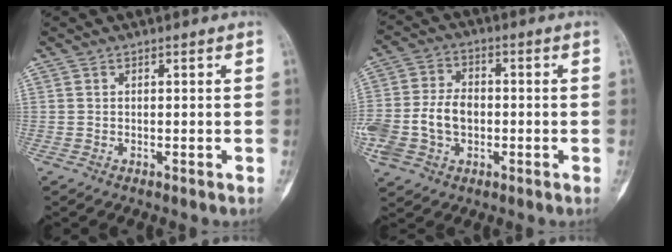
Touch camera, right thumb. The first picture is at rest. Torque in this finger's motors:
{"motor_torque": [1.63, 1.41, 0.94, -0.47, 0.16]}